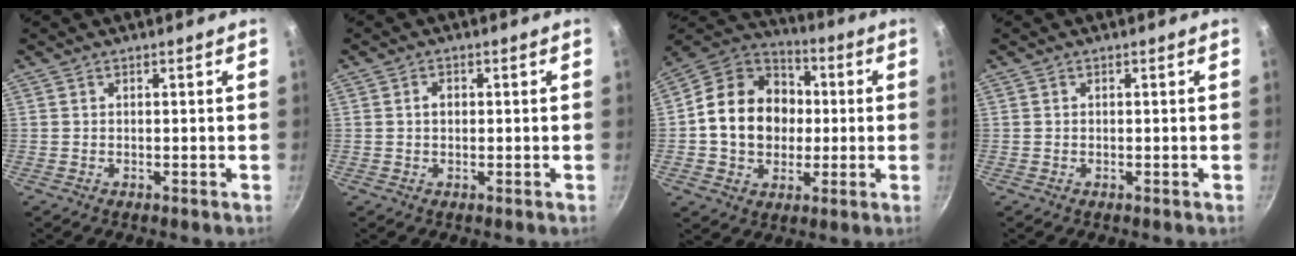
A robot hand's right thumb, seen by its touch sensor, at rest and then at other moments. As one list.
[{"total": 1.8, "force": [0.1, 1.3, 1.2], "torque": [-0.014, 0.006, 0.001]}, {"total": 18.4, "force": [0.3, 15.1, 10.5], "torque": [-0.148, 0.030, -0.003]}, {"total": 0.0}]